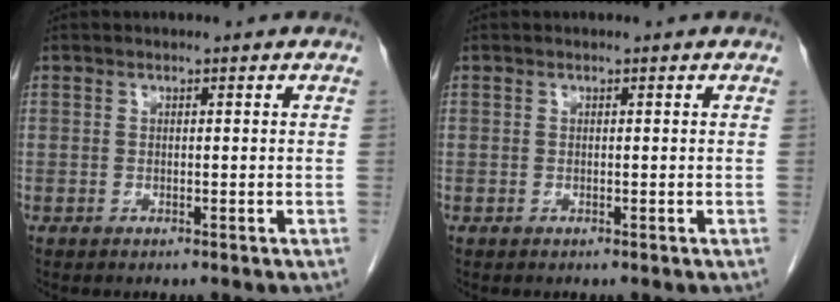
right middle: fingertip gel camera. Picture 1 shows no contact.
{"total": 0.0}